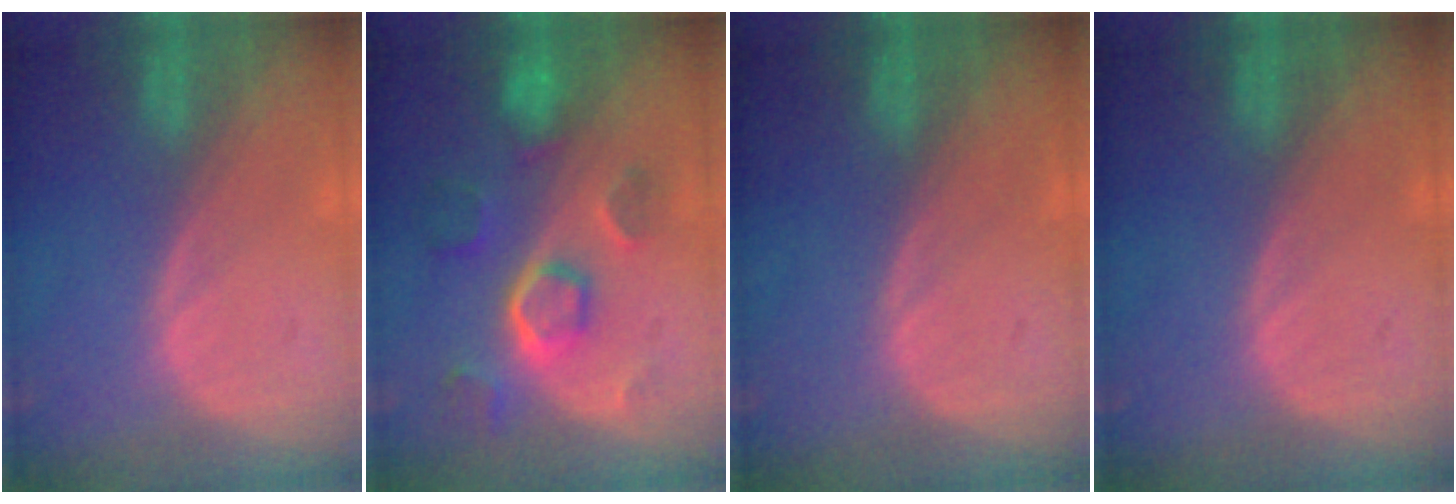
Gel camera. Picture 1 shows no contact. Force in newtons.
{"total": 8.6, "press": 7.7, "slide": 3.8}
{"total": 0.0}
{"total": 0.0}